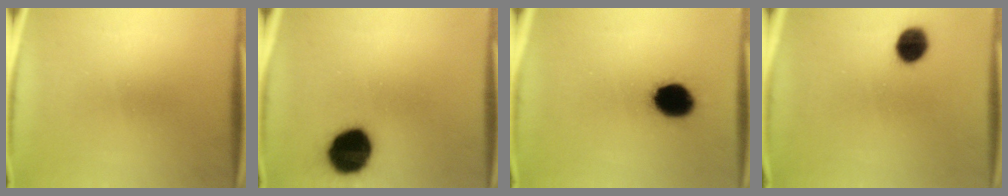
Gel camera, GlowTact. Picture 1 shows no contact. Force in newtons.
{"total": 15.5}
{"total": 12.0}
{"total": 8.1}